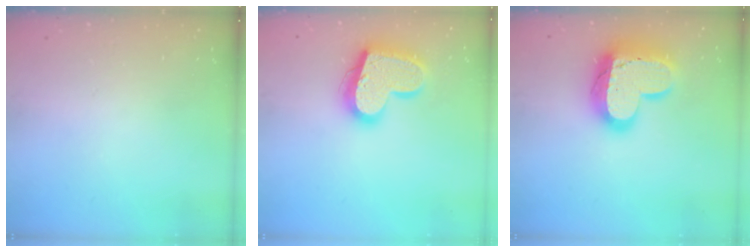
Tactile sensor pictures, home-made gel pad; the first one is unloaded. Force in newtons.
{"total": 19.0, "press": 18.9, "slide": 1.6}
{"total": 19.8, "press": 19.7, "slide": 1.5}